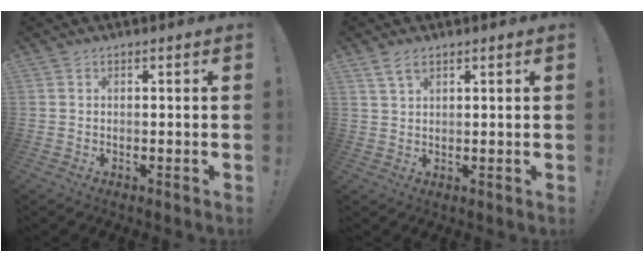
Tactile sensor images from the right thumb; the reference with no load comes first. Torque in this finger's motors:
{"motor_torque": [-0.24, 0.24, 0.12, -0.11, 0.00]}